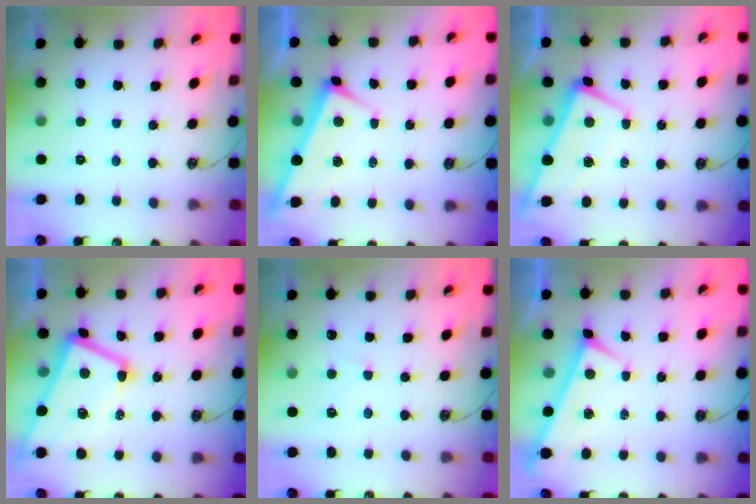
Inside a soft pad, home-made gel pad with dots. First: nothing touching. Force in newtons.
{"total": 3.1, "press": 3.1, "slide": 0.0}
{"total": 1.6, "press": 1.4, "slide": 0.7}
{"total": 6.8, "press": 6.6, "slide": 1.5}
{"total": 0.7, "press": 0.5, "slide": 0.5}
{"total": 0.0}